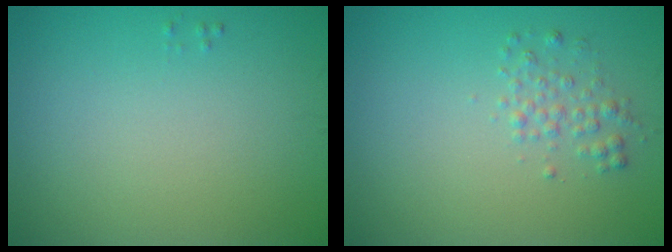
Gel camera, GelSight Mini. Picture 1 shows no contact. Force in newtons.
{"total": 1.5, "press": 1.5, "slide": 0.1}